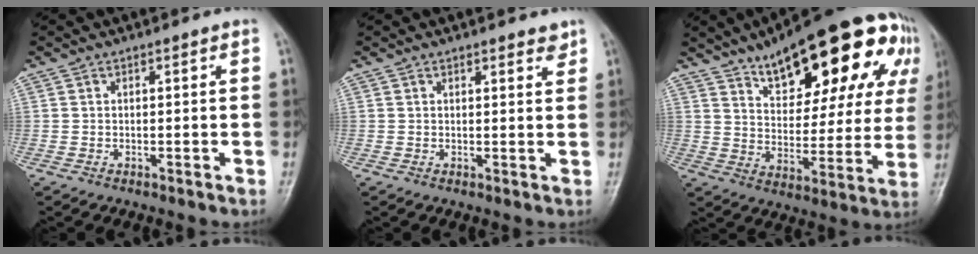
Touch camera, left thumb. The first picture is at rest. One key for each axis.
{"total": 2.0, "fx": 1.6, "fy": 0.8, "fz": 1.0, "tx": -0.001, "ty": -0.009, "tz": 0.017}
{"total": 26.6, "fx": 14.1, "fy": 11.1, "fz": 19.7, "tx": -0.230, "ty": -0.016, "tz": 0.204}